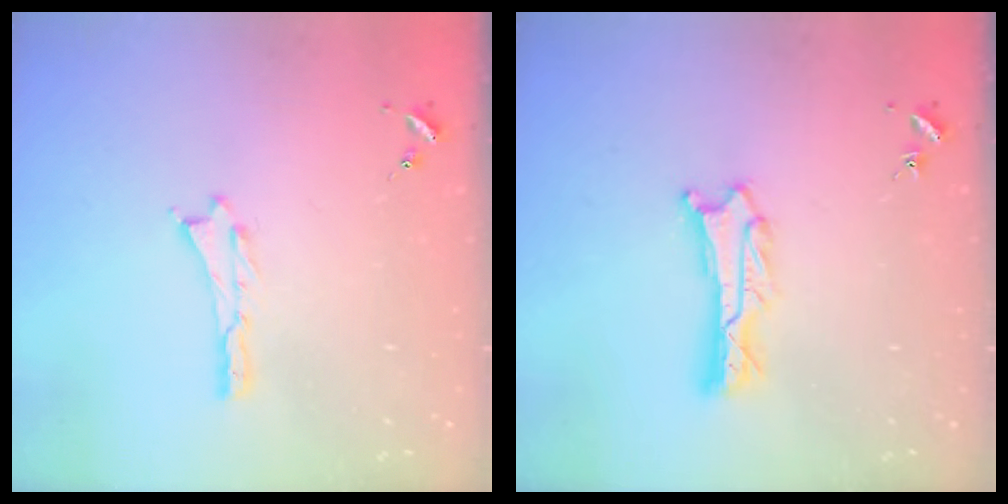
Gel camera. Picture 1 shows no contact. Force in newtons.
{"total": 1.2, "press": 1.2, "slide": 0.1}